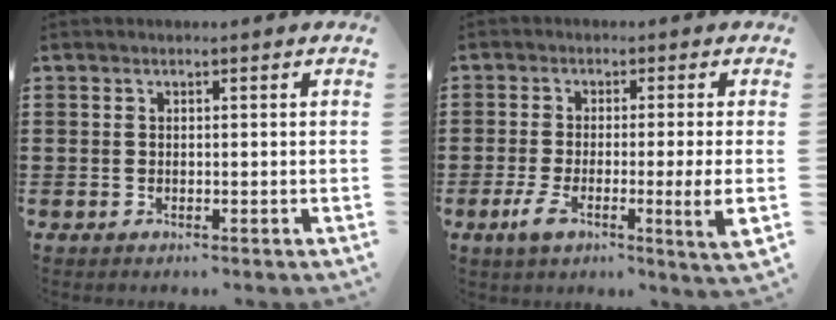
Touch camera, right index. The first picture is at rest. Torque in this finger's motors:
{"motor_torque": [1.64, 0.47, 0.66, 0.20]}